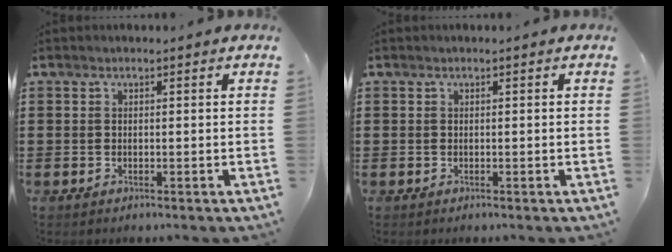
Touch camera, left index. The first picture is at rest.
{"total": 0.0}